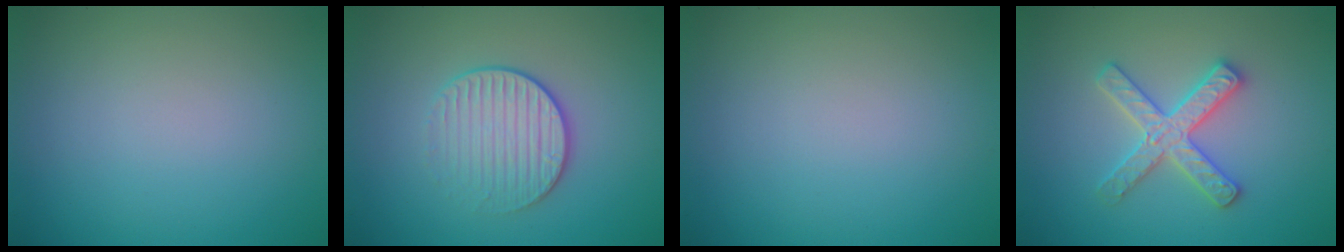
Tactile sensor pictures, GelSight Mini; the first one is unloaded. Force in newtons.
{"total": 3.2, "press": 2.9, "slide": 1.5}
{"total": 0.0}
{"total": 3.1, "press": 3.1, "slide": 0.4}